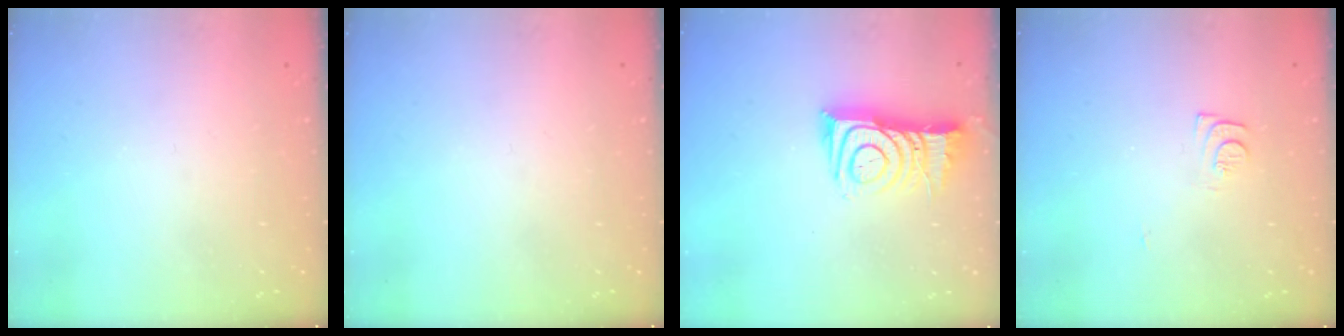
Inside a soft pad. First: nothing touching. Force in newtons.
{"total": 0.0}
{"total": 11.8, "press": 11.8, "slide": 1.1}
{"total": 7.0, "press": 7.0, "slide": 0.6}